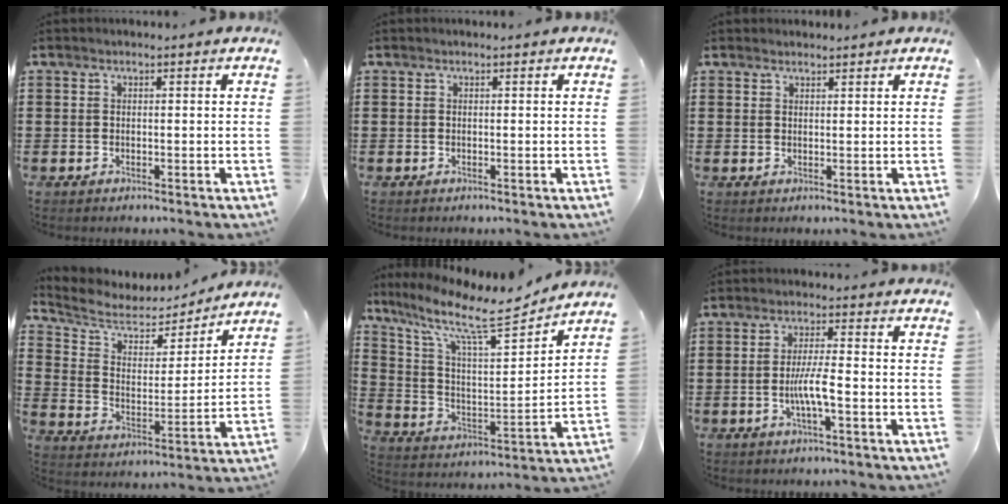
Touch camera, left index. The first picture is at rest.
{"total": 0.0}
{"total": 1.2, "force": [1.2, 0.2, 0.2], "torque": [-0.005, 0.000, 0.023]}
{"total": 6.2, "force": [5.0, 2.7, 2.4], "torque": [-0.077, -0.027, 0.083]}
{"total": 12.3, "force": [9.4, 2.5, 7.6], "torque": [-0.172, -0.054, 0.155]}
{"total": 5.1, "force": [-1.4, 0.6, 4.8], "torque": [-0.091, -0.002, -0.028]}